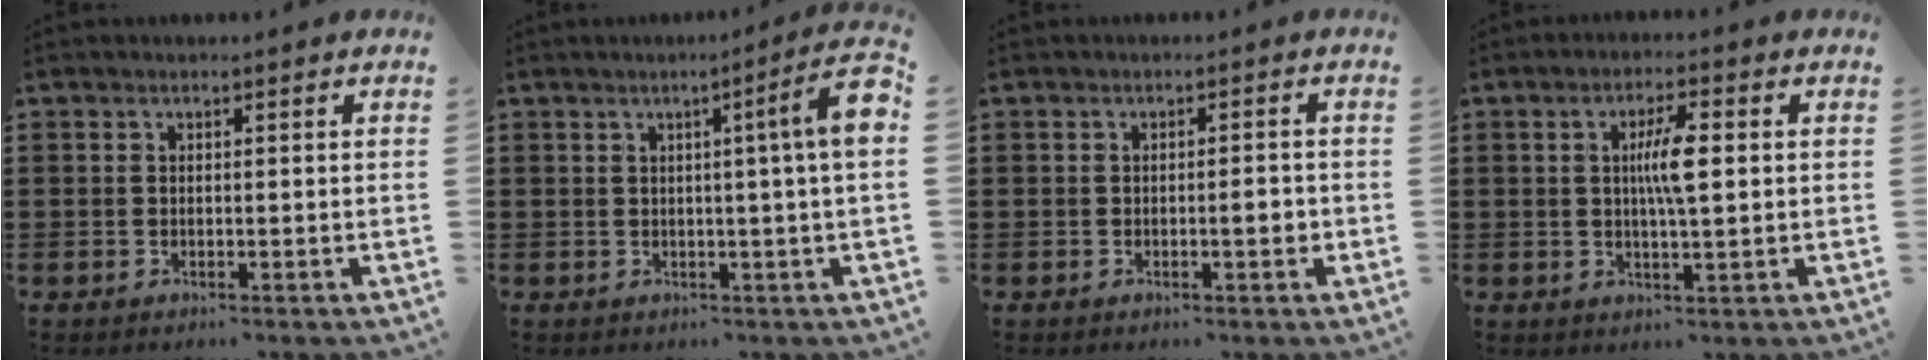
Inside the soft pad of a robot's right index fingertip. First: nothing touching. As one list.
[{"total": 6.7, "force": [1.0, -0.7, 6.6], "torque": [-0.104, -0.016, 0.011]}, {"total": 2.3, "force": [-0.6, 0.5, 2.2], "torque": [-0.028, -0.004, -0.011]}, {"total": 5.5, "force": [0.7, 0.7, 5.4], "torque": [-0.100, 0.001, 0.008]}]